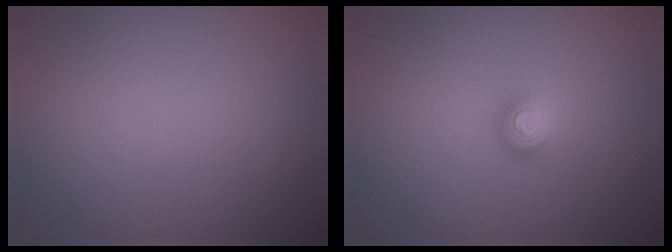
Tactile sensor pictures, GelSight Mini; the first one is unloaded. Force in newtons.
{"total": 2.0, "press": 1.5, "slide": 1.3}